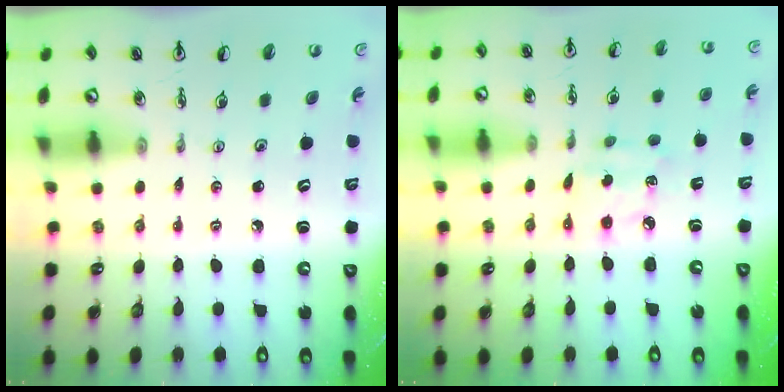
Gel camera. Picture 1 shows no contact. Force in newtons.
{"total": 4.3, "press": 4.3, "slide": 0.1}